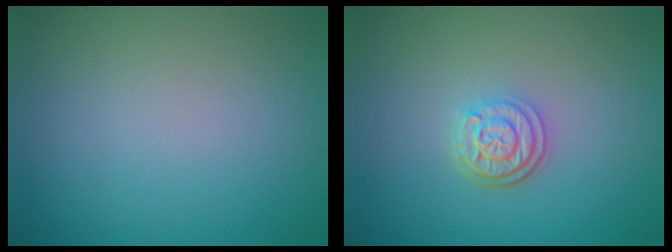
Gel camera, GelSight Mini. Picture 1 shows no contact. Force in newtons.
{"total": 3.1, "press": 2.4, "slide": 1.8}